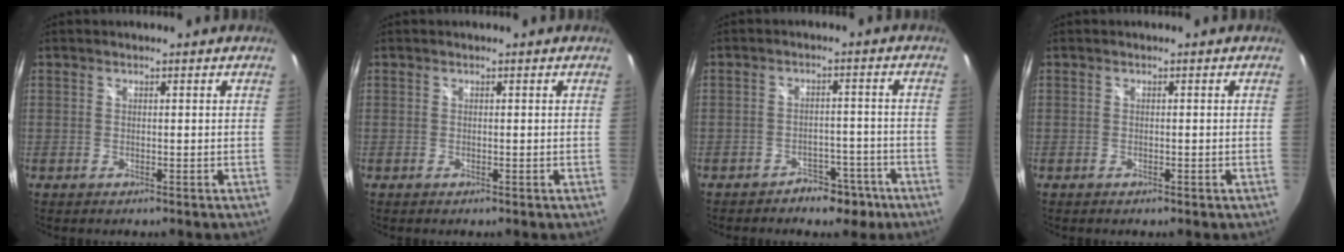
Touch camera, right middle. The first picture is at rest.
{"total": 0.0}
{"total": 6.4, "force": [-4.7, 3.7, 2.1], "torque": [-0.044, 0.016, -0.055]}
{"total": 0.7, "force": [-0.4, 0.4, 0.3], "torque": [-0.003, -0.001, -0.007]}